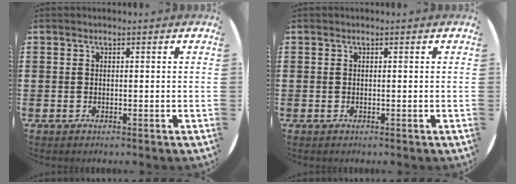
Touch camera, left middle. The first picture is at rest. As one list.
[{"total": 0.0}]